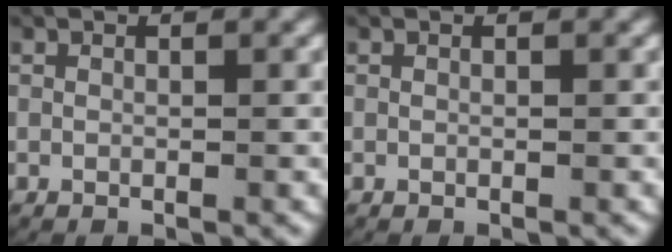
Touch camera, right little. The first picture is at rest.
{"total": 0.0}